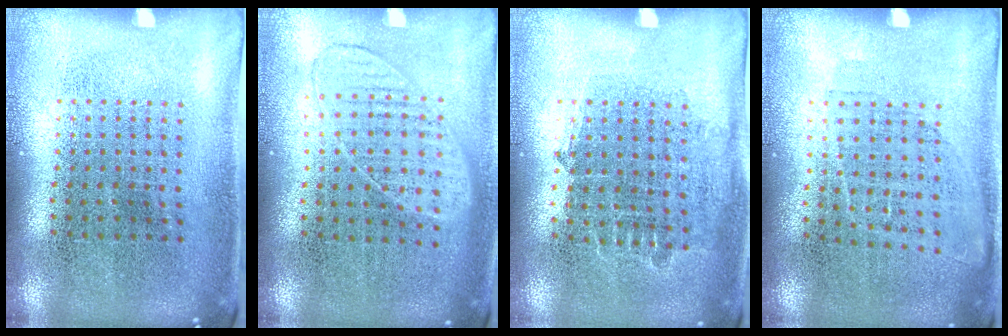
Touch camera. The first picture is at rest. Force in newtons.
{"total": 1.0, "press": 0.9, "slide": 0.4}
{"total": 0.8, "press": 0.8, "slide": 0.3}
{"total": 1.0, "press": 0.8, "slide": 0.5}